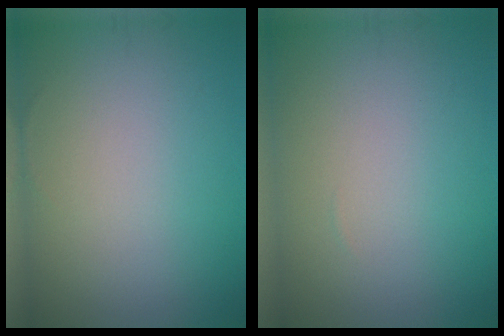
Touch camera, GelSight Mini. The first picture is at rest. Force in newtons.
{"total": 0.0}